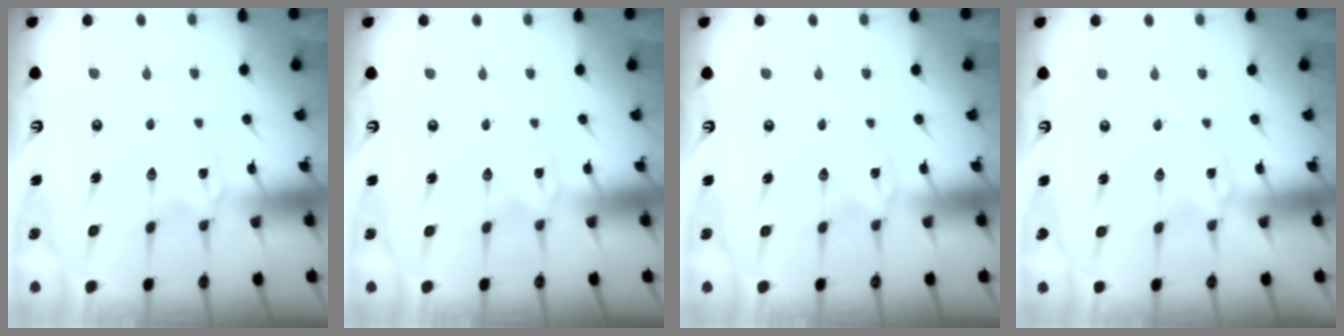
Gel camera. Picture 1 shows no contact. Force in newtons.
{"total": 0.0}
{"total": 0.0}
{"total": 0.0}